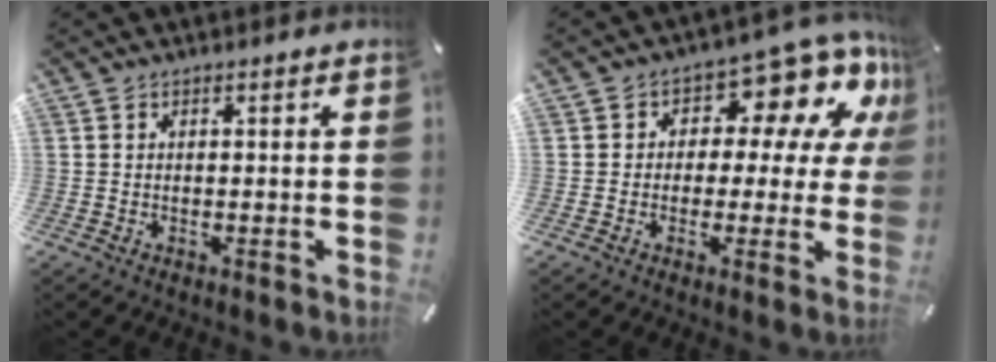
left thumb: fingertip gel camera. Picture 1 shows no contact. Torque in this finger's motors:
{"motor_torque": [0.25, 0.18, 0.48, 0.35, 0.04]}